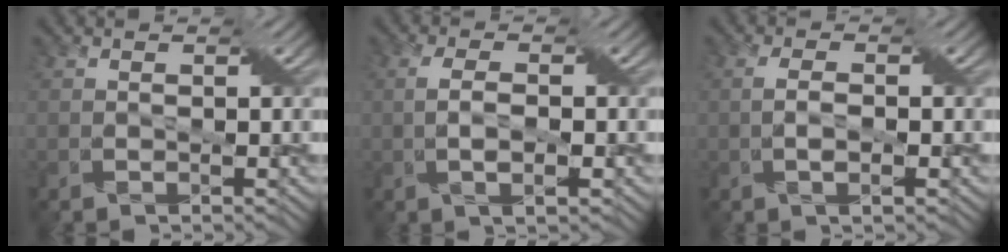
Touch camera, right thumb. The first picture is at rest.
{"total": 2.4, "force": [-0.1, 0.7, 2.3], "torque": [-0.057, 0.000, -0.006]}
{"total": 1.5, "force": [0.0, 0.4, 1.5], "torque": [-0.038, -0.001, -0.003]}